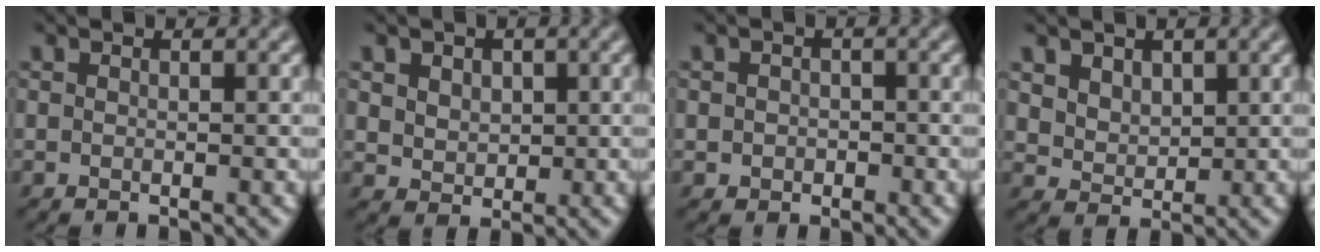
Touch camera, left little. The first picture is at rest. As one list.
[{"total": 3.9, "force": [1.5, 3.0, 2.0], "torque": [-0.054, 0.005, 0.027]}, {"total": 1.5, "force": [-0.4, 1.3, 0.7], "torque": [-0.007, -0.003, -0.010]}, {"total": 3.7, "force": [1.8, 2.7, 1.7], "torque": [-0.059, -0.007, 0.047]}]